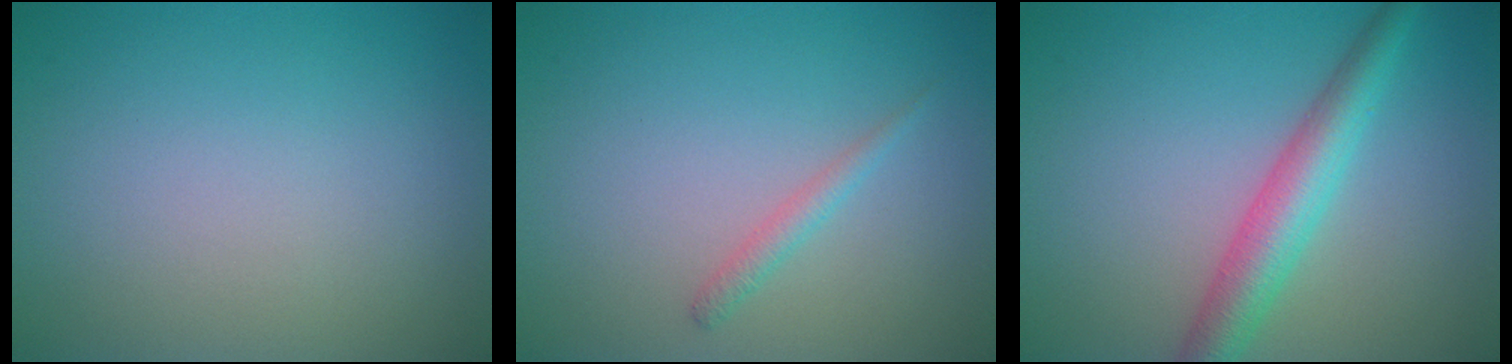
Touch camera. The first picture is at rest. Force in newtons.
{"total": 1.2, "press": 1.2, "slide": 0.1}
{"total": 4.4, "press": 4.4, "slide": 0.1}